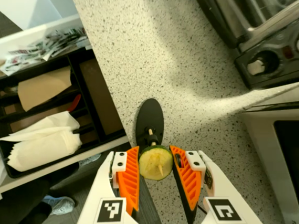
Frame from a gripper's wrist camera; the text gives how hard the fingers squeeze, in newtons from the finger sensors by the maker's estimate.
{"total": 10.5, "left": 10.9, "right": 10.1}